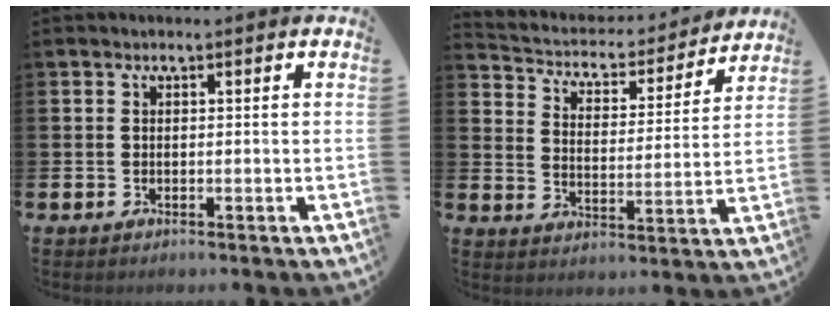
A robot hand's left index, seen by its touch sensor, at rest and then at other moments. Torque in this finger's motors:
{"motor_torque": [0.43, -0.43, 0.26, -0.01]}